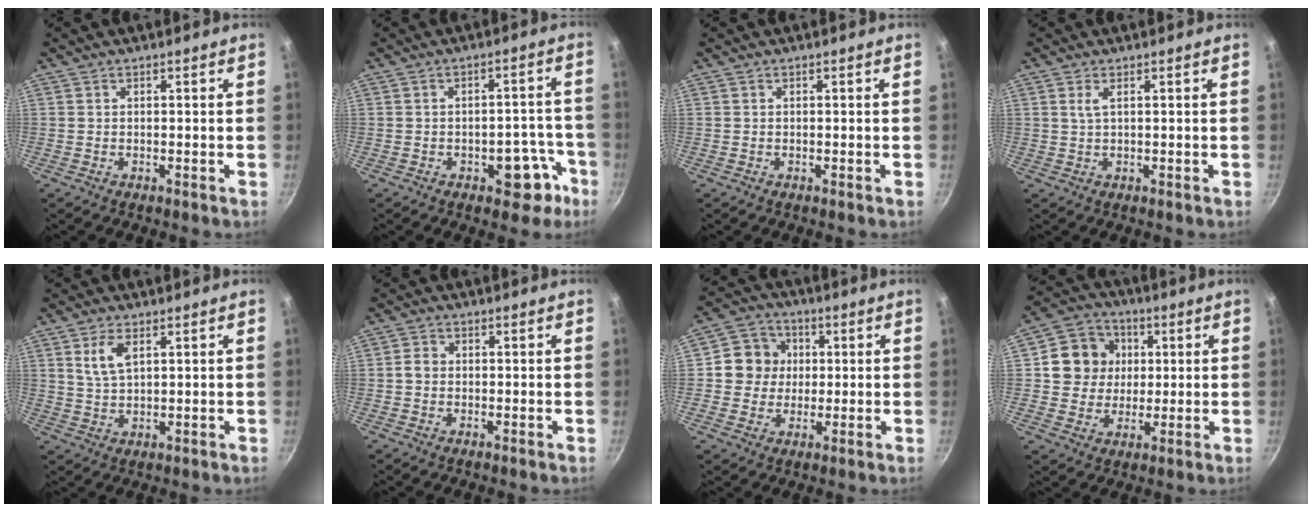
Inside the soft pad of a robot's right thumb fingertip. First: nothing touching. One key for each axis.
{"total": 8.1, "fx": -4.0, "fy": 4.6, "fz": 5.3, "tx": -0.017, "ty": 0.041, "tz": -0.042}
{"total": 0.0}
{"total": 1.7, "fx": 0.6, "fy": 0.4, "fz": 1.5, "tx": -0.031, "ty": 0.000, "tz": 0.014}
{"total": 5.1, "fx": 2.2, "fy": 2.4, "fz": 4.0, "tx": -0.072, "ty": -0.007, "tz": 0.047}
{"total": 2.1, "fx": -0.2, "fy": 1.8, "fz": 1.1, "tx": -0.015, "ty": 0.010, "tz": -0.007}
{"total": 8.7, "fx": 1.0, "fy": 8.1, "fz": 2.9, "tx": -0.012, "ty": 0.013, "tz": 0.003}
{"total": 11.0, "fx": 2.1, "fy": 10.0, "fz": 4.1, "tx": -0.040, "ty": 0.013, "tz": 0.029}